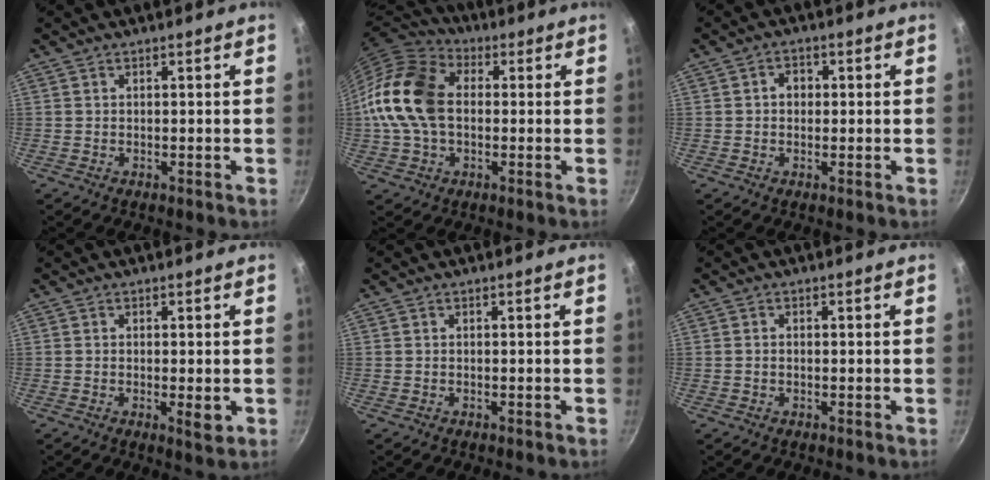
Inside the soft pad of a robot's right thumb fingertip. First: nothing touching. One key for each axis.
{"total": 16.7, "fx": 0.4, "fy": 11.8, "fz": 11.8, "tx": -0.212, "ty": 0.029, "tz": -0.007}
{"total": 2.9, "fx": 0.1, "fy": 2.4, "fz": 1.6, "tx": -0.008, "ty": 0.007, "tz": -0.001}
{"total": 3.1, "fx": -0.6, "fy": 1.0, "fz": 2.9, "tx": -0.050, "ty": -0.009, "tz": -0.010}
{"total": 0.0}
{"total": 0.9, "fx": -0.2, "fy": 0.7, "fz": 0.6, "tx": -0.011, "ty": 0.004, "tz": -0.004}